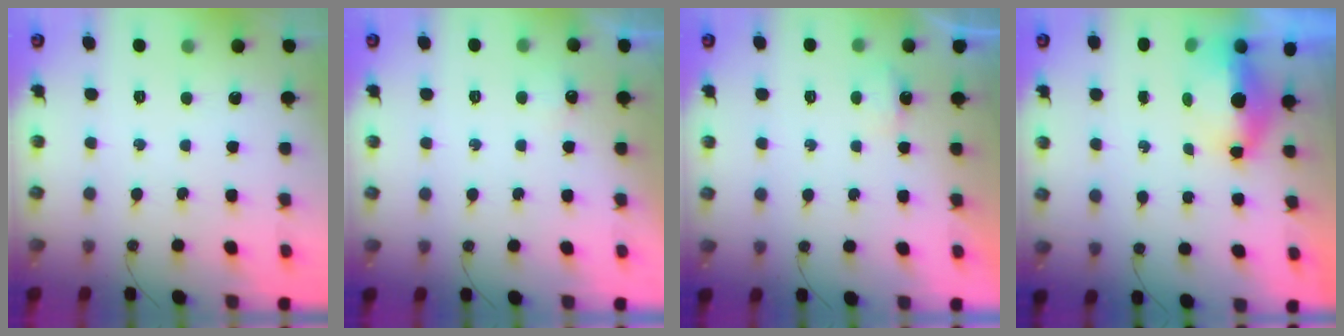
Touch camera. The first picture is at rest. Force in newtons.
{"total": 3.8, "press": 3.7, "slide": 0.6}
{"total": 3.0, "press": 2.9, "slide": 0.5}
{"total": 15.1, "press": 8.0, "slide": 12.8}